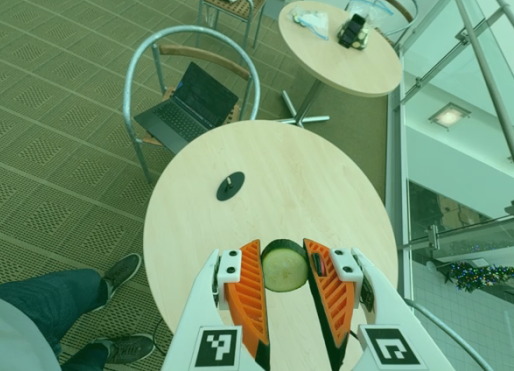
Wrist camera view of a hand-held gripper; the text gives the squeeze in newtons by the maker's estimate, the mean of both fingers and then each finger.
{"total": 7.3, "left": 6.9, "right": 7.7}